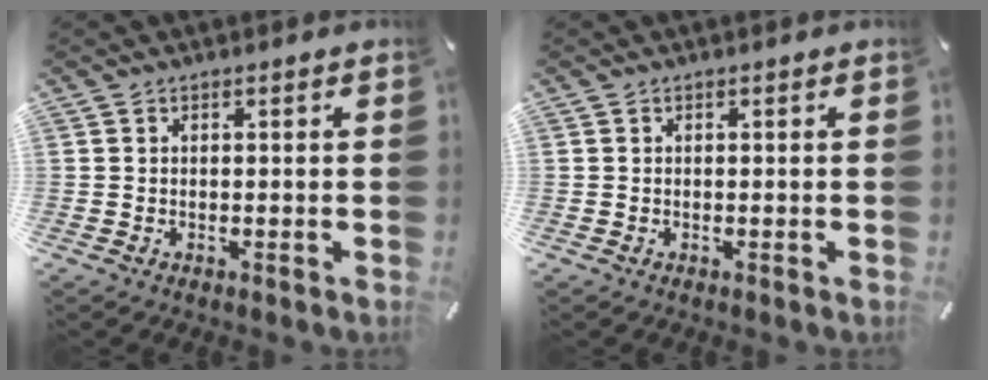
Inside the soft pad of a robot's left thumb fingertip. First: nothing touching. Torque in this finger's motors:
{"motor_torque": [-0.04, -0.05, -0.02, 0.02, 0.00]}